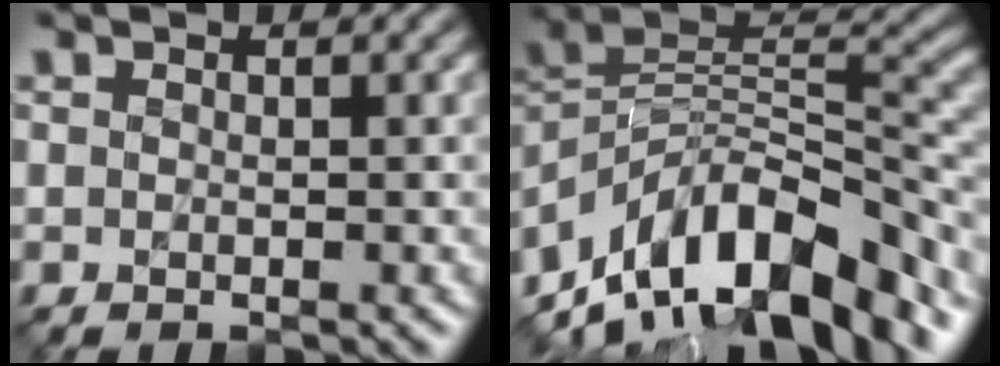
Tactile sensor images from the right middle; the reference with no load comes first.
{"total": 13.5, "force": [-8.9, 6.0, 8.2], "torque": [-0.146, 0.033, -0.166]}